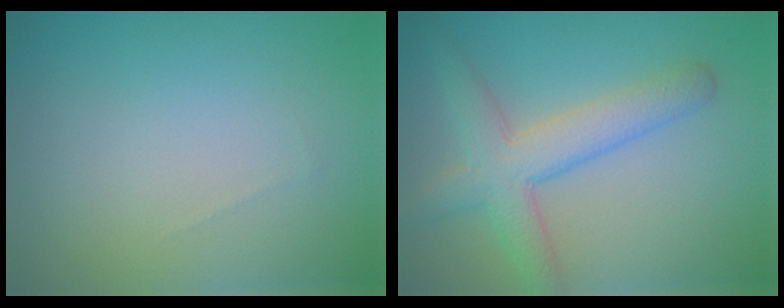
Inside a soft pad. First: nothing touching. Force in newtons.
{"total": 4.7, "press": 4.7, "slide": 0.2}